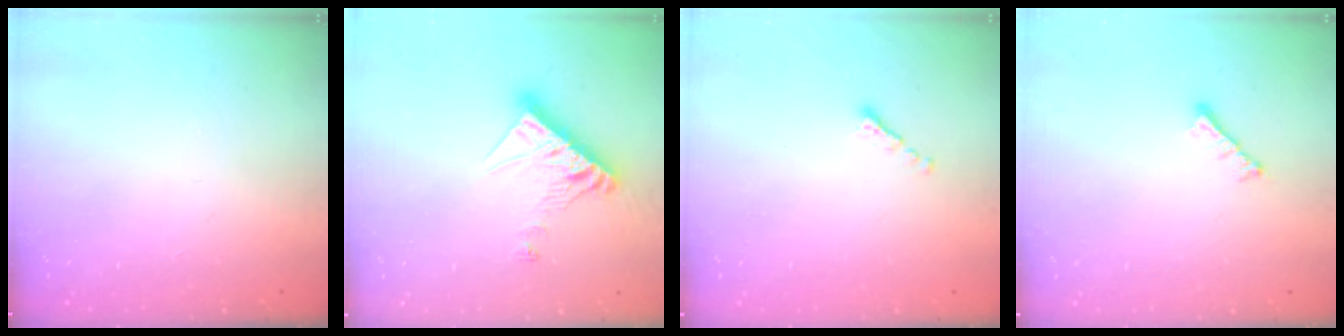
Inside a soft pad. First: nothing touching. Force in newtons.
{"total": 11.6, "press": 11.5, "slide": 1.1}
{"total": 0.0}
{"total": 2.8, "press": 2.7, "slide": 0.6}